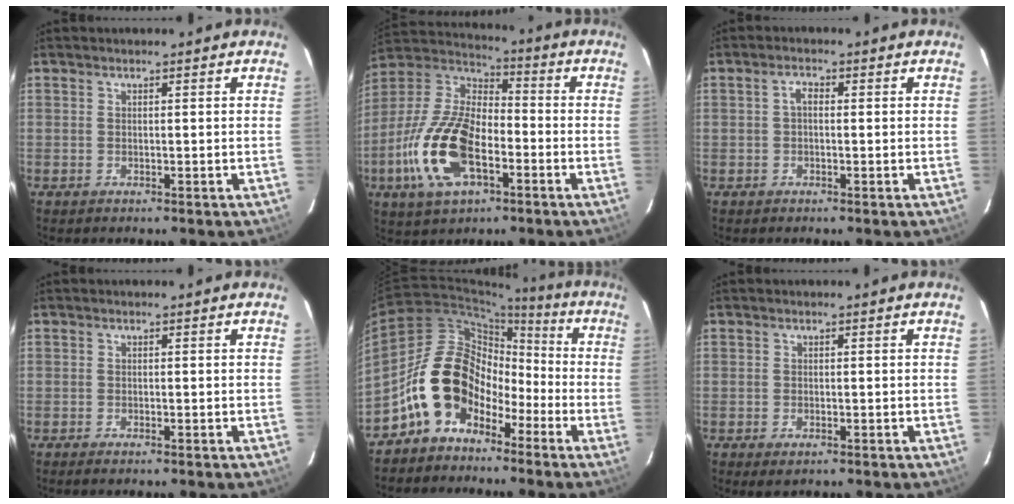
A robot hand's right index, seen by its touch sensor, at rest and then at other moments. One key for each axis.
{"total": 18.9, "fx": -6.8, "fy": 9.3, "fz": 15.0, "tx": -0.325, "ty": -0.008, "tz": -0.130}
{"total": 1.6, "fx": -0.1, "fy": 0.9, "fz": 1.3, "tx": -0.027, "ty": 0.009, "tz": -0.003}
{"total": 1.1, "fx": -0.9, "fy": 0.1, "fz": 0.6, "tx": -0.013, "ty": -0.003, "tz": -0.018}
{"total": 12.4, "fx": -6.2, "fy": 9.1, "fz": 5.7, "tx": -0.101, "ty": 0.025, "tz": -0.109}
{"total": 1.8, "fx": -1.1, "fy": 0.9, "fz": 1.1, "tx": -0.020, "ty": -0.007, "tz": -0.018}